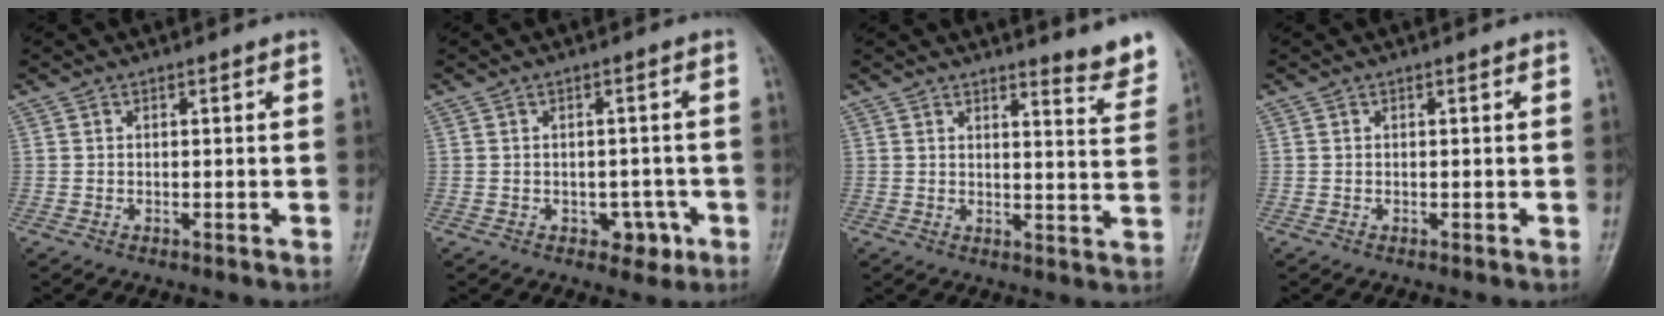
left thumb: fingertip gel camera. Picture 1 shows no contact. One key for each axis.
{"total": 4.1, "fx": -1.7, "fy": 2.9, "fz": 2.3, "tx": -0.005, "ty": 0.013, "tz": -0.018}
{"total": 6.0, "fx": 5.3, "fy": 0.5, "fz": 2.8, "tx": -0.023, "ty": -0.050, "tz": 0.058}
{"total": 0.0}